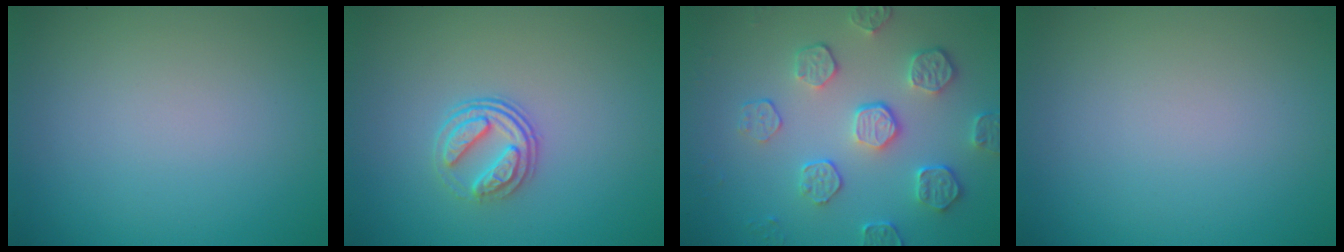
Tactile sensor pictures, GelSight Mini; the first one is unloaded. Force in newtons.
{"total": 2.5, "press": 1.9, "slide": 1.6}
{"total": 4.6, "press": 3.9, "slide": 2.5}
{"total": 0.0}